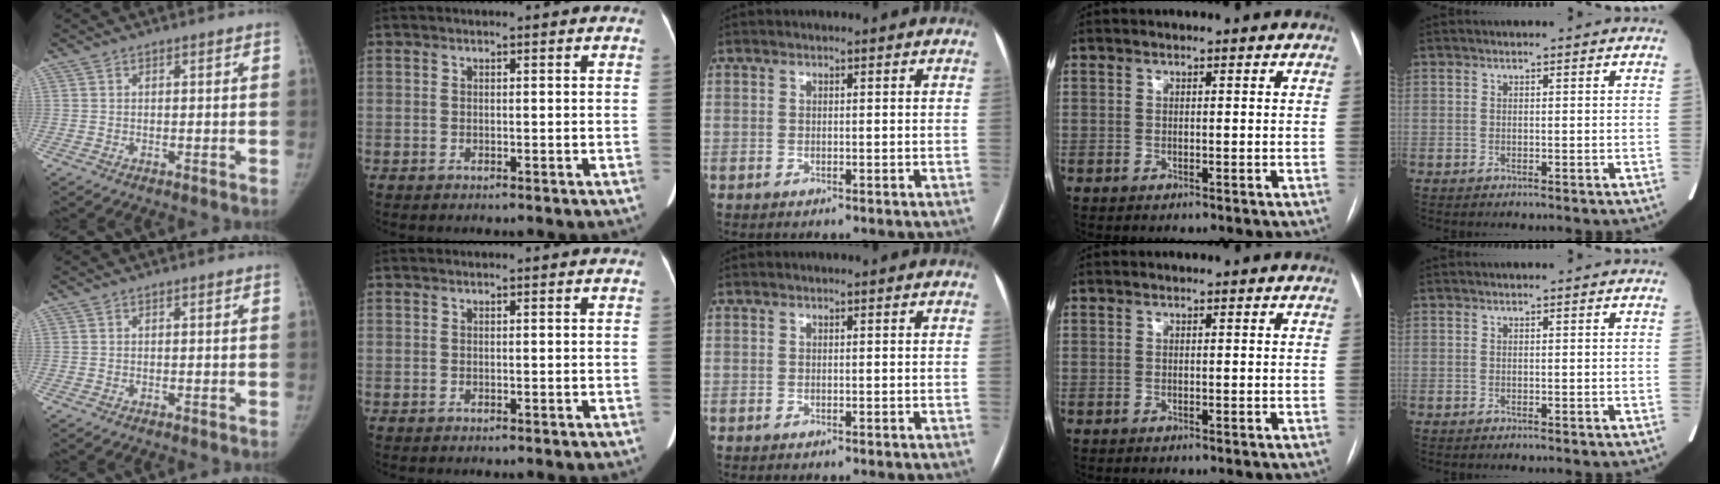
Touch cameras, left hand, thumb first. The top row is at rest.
{}